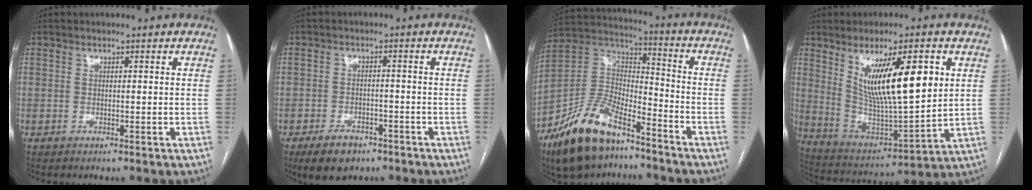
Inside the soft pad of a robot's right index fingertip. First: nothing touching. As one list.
[{"total": 5.9, "force": [-4.0, 3.1, 3.0], "torque": [-0.056, -0.001, -0.060]}, {"total": 17.1, "force": [-12.2, 6.5, 10.1], "torque": [-0.206, 0.012, -0.222]}, {"total": 16.4, "force": [5.6, 2.9, 15.1], "torque": [-0.267, -0.008, 0.109]}]